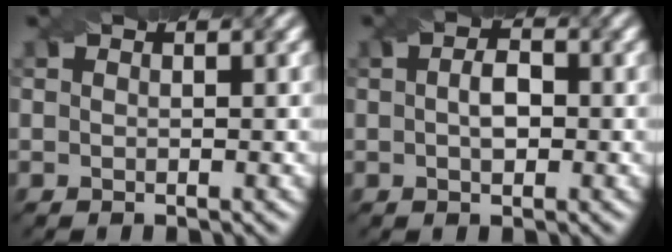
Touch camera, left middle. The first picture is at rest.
{"total": 2.3, "force": [-0.2, 1.2, 1.9], "torque": [-0.037, 0.005, -0.003]}